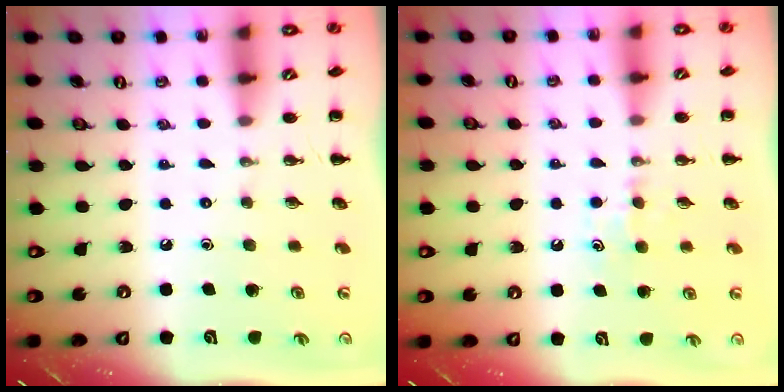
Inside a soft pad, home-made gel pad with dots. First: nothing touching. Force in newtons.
{"total": 3.9, "press": 3.7, "slide": 1.3}